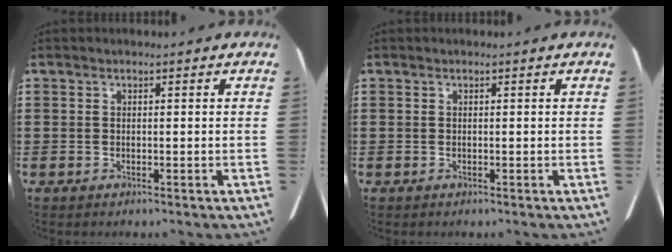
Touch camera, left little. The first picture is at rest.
{"total": 0.0}